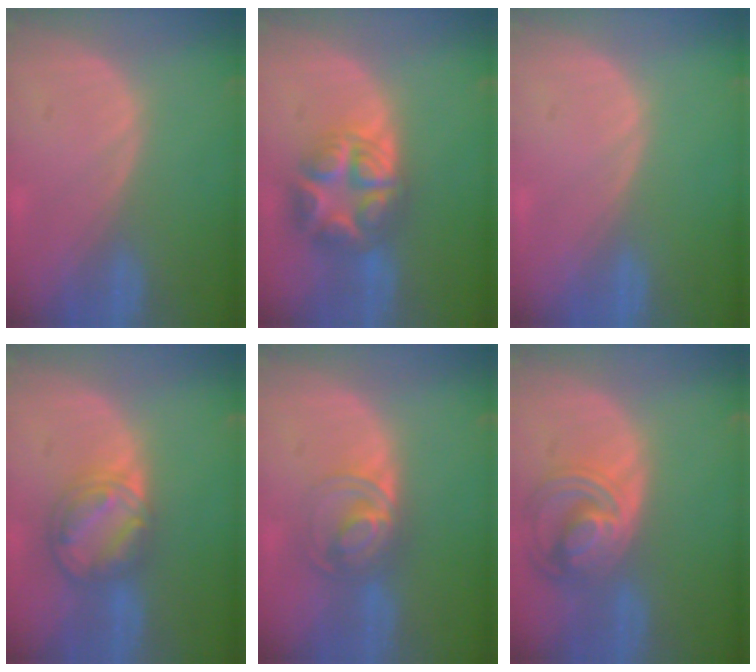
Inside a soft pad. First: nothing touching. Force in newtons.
{"total": 8.6, "press": 8.5, "slide": 0.7}
{"total": 0.0}
{"total": 8.2, "press": 7.1, "slide": 4.1}
{"total": 6.9, "press": 5.9, "slide": 3.5}
{"total": 8.5, "press": 7.4, "slide": 4.3}